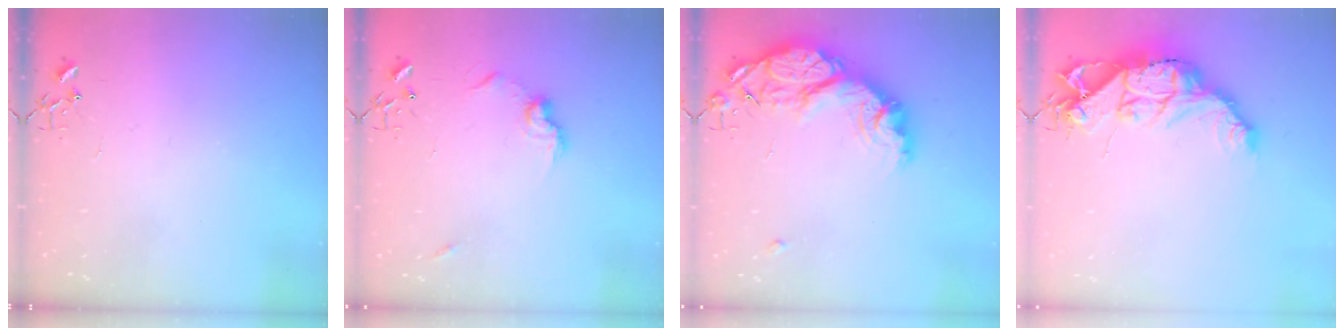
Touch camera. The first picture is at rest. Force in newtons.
{"total": 8.8, "press": 8.8, "slide": 0.4}
{"total": 20.5, "press": 20.5, "slide": 1.5}
{"total": 16.7, "press": 16.6, "slide": 1.4}